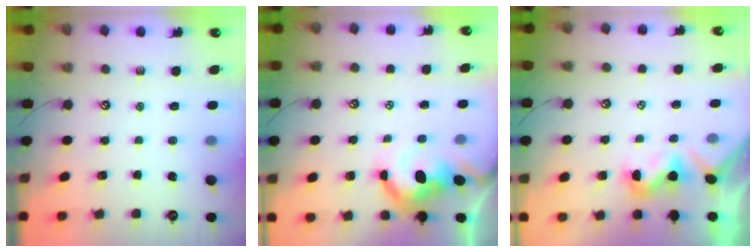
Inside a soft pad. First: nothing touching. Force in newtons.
{"total": 6.8, "press": 6.6, "slide": 1.5}
{"total": 1.5, "press": 1.4, "slide": 0.5}